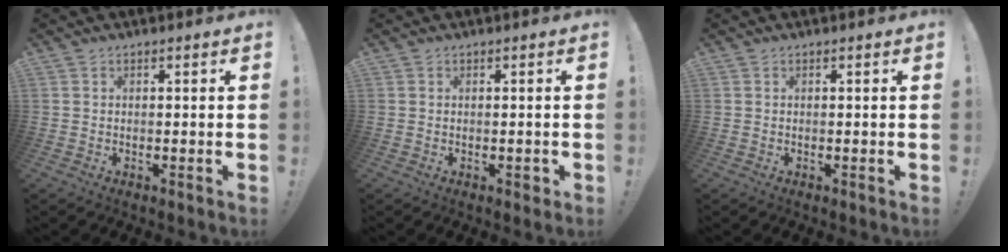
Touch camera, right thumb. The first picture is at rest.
{"total": 1.1, "force": [-0.1, 0.9, 0.6], "torque": [-0.002, -0.001, -0.002]}
{"total": 0.0}